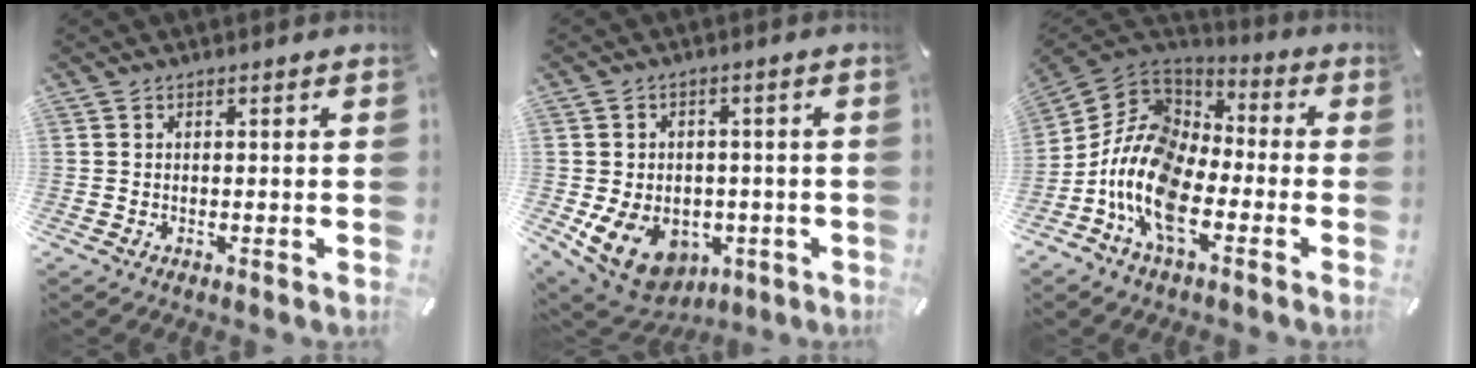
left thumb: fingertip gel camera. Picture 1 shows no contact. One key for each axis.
{"total": 11.8, "fx": -4.1, "fy": 9.2, "fz": 6.2, "tx": -0.118, "ty": 0.010, "tz": -0.069}
{"total": 14.2, "fx": -7.5, "fy": 8.1, "fz": 9.0, "tx": -0.211, "ty": 0.017, "tz": -0.149}